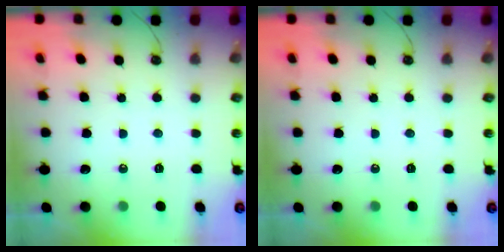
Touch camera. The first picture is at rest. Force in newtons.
{"total": 0.0}